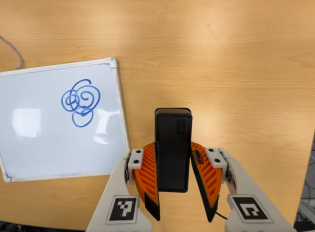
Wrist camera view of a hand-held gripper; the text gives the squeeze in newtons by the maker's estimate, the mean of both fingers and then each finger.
{"total": 5.7, "left": 5.1, "right": 6.4}